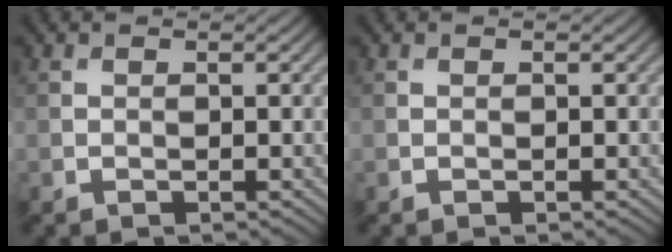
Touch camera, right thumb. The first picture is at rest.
{"total": 0.0}